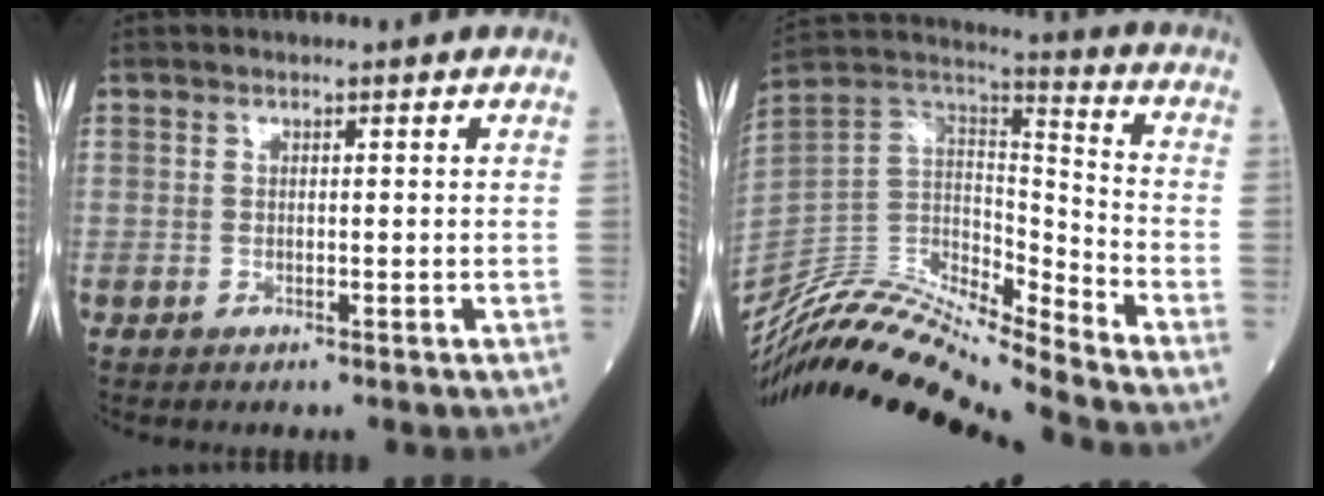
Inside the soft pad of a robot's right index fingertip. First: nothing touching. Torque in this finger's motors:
{"motor_torque": [0.18, -0.79, 0.07, -0.01]}